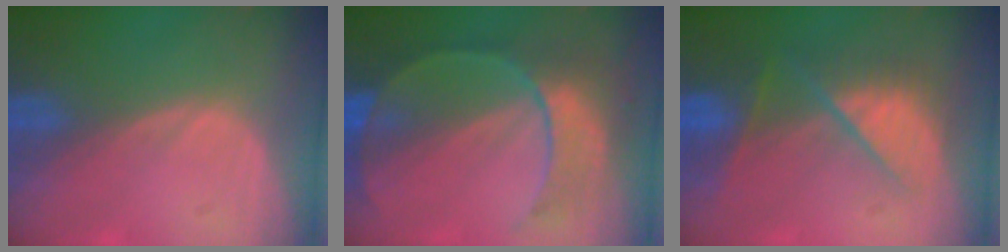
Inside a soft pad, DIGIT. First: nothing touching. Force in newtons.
{"total": 7.9, "press": 7.8, "slide": 1.3}
{"total": 7.1, "press": 7.0, "slide": 0.6}